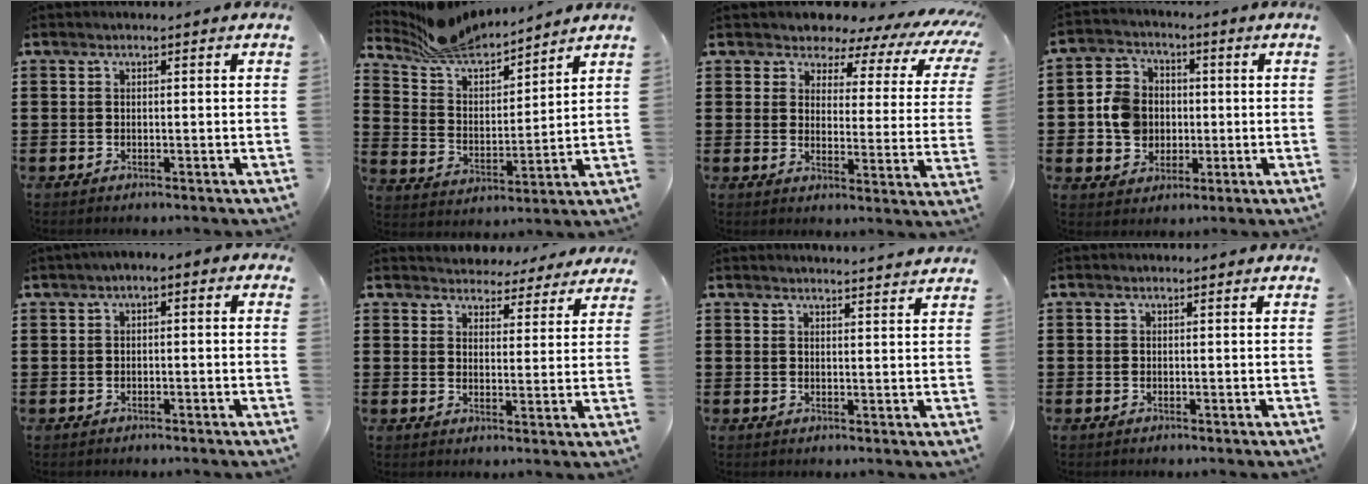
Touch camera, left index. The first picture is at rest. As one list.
[{"total": 8.8, "force": [8.3, 1.8, 2.1], "torque": [-0.080, -0.045, 0.153]}, {"total": 4.7, "force": [4.1, 1.9, 1.4], "torque": [-0.039, -0.032, 0.064]}, {"total": 7.0, "force": [-0.4, 6.4, 2.7], "torque": [-0.067, 0.015, -0.007]}, {"total": 1.6, "force": [-1.2, 0.6, 0.9], "torque": [-0.025, 0.003, -0.029]}, {"total": 4.2, "force": [4.1, 0.8, -0.1], "torque": [-0.011, -0.022, 0.072]}, {"total": 2.4, "force": [2.4, -0.5, 0.2], "torque": [-0.009, -0.009, 0.047]}, {"total": 0.0}]